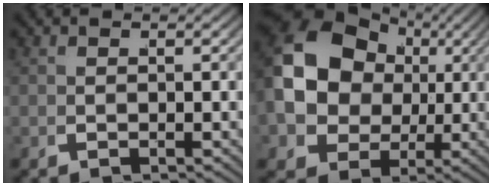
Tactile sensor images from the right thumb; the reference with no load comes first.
{"total": 13.6, "force": [0.7, 10.8, 8.2], "torque": [-0.193, -0.050, 0.020]}